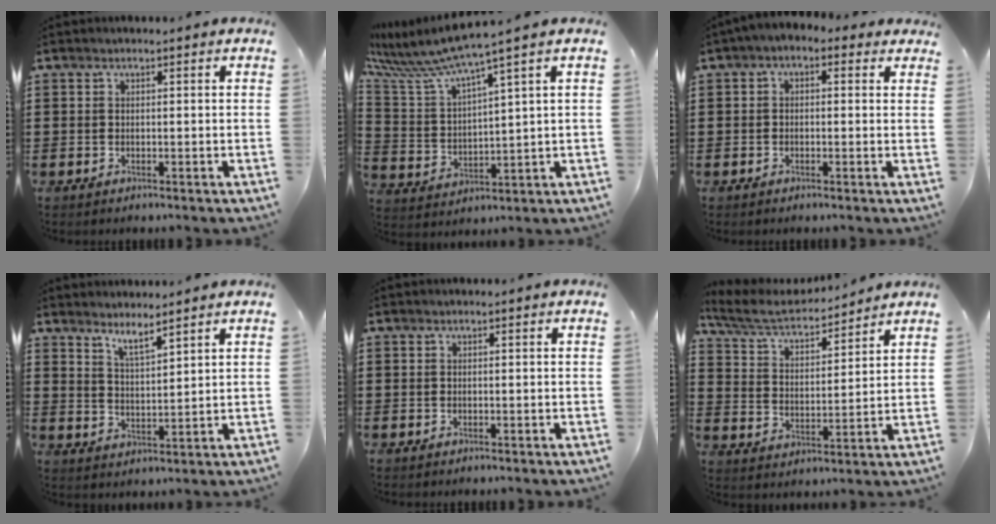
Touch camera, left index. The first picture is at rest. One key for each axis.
{"total": 6.7, "fx": 5.8, "fy": -0.1, "fz": 3.5, "tx": -0.104, "ty": -0.043, "tz": 0.091}
{"total": 1.6, "fx": -0.8, "fy": 1.0, "fz": 0.9, "tx": -0.020, "ty": 0.008, "tz": -0.019}
{"total": 3.9, "fx": 3.5, "fy": -0.2, "fz": 1.6, "tx": -0.043, "ty": -0.009, "tz": 0.063}
{"total": 0.0}
{"total": 6.0, "fx": 5.4, "fy": 1.1, "fz": 2.4, "tx": -0.072, "ty": -0.032, "tz": 0.090}